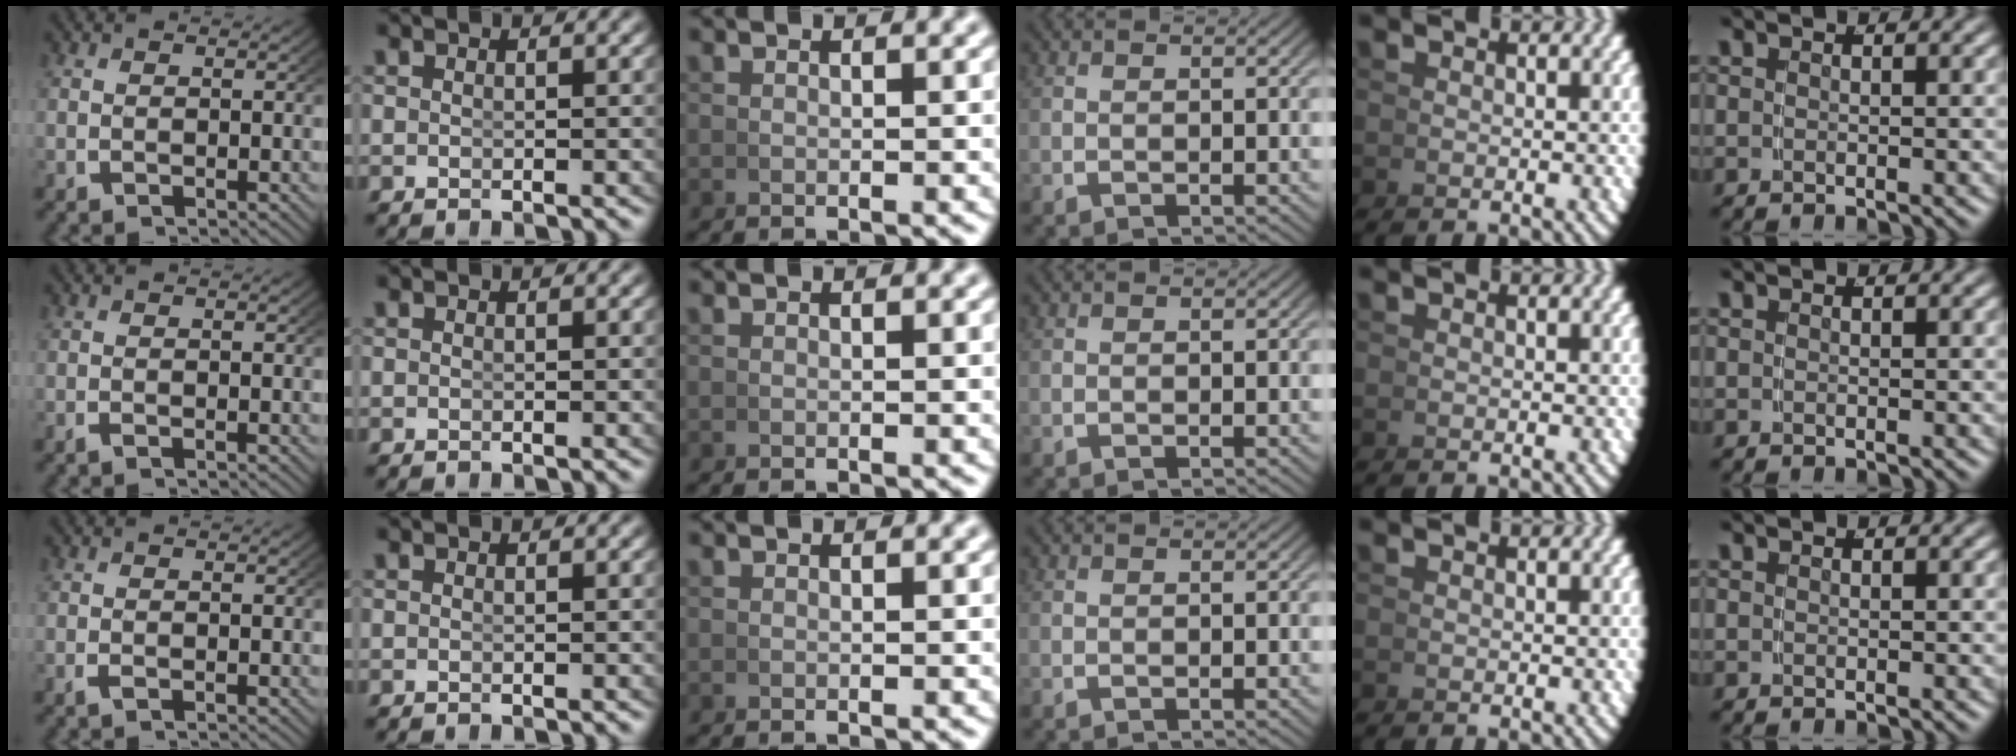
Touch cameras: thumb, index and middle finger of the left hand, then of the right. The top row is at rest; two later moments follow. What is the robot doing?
{"motion": "grasp_and_lifting", "object": "photo album"}